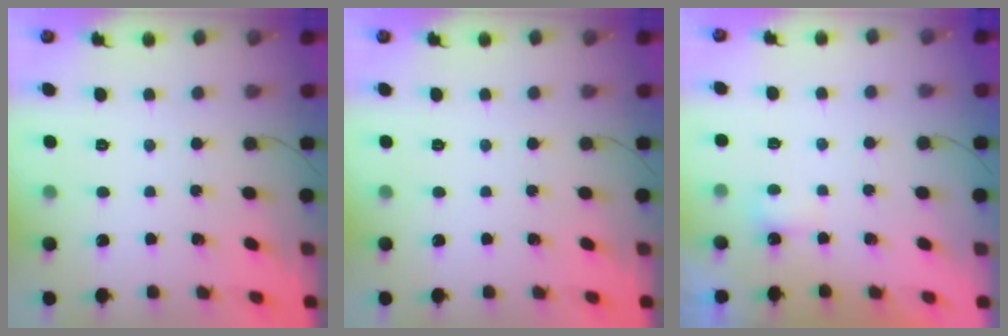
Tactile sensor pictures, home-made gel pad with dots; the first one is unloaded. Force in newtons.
{"total": 0.0}
{"total": 2.8, "press": 2.7, "slide": 0.7}